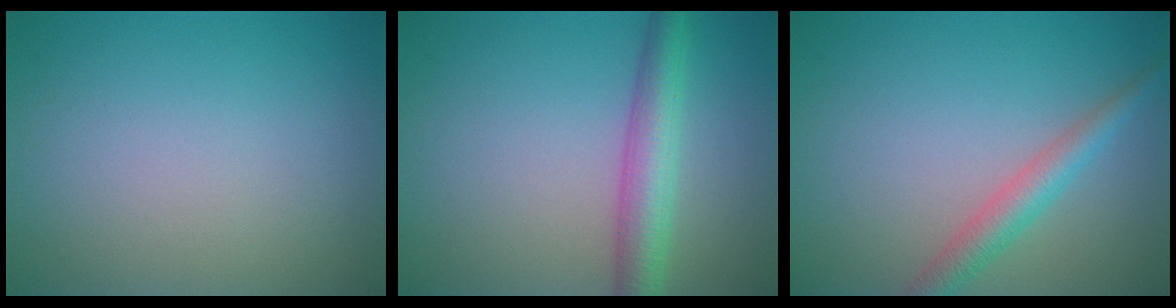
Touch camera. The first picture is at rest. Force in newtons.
{"total": 4.5, "press": 4.5, "slide": 0.1}
{"total": 2.9, "press": 2.9, "slide": 0.1}